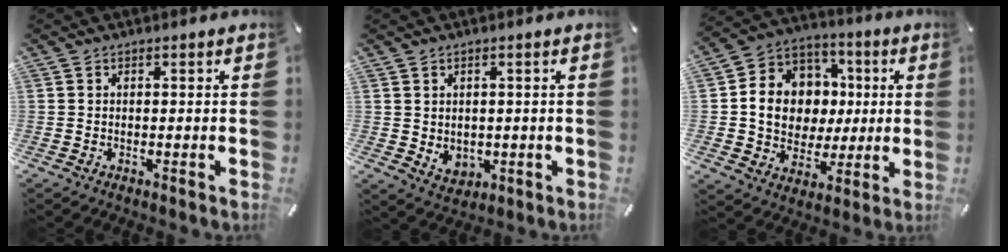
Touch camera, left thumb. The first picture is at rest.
{"total": 3.7, "force": [0.8, 3.5, 0.9], "torque": [-0.006, -0.005, 0.017]}
{"total": 13.1, "force": [0.3, 12.0, 5.2], "torque": [-0.097, 0.003, 0.014]}